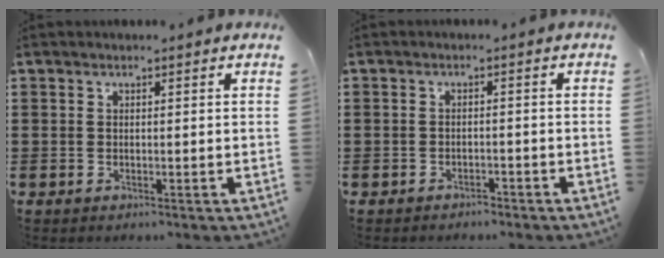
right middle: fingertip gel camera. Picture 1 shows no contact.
{"total": 1.6, "force": [-1.5, 0.5, -0.2], "torque": [-0.001, 0.005, -0.035]}